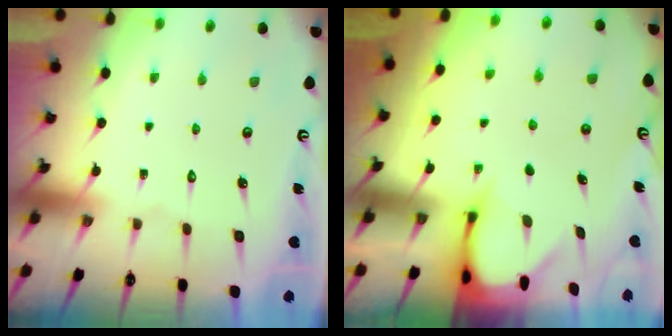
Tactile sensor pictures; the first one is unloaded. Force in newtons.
{"total": 3.2, "press": 3.2, "slide": 0.3}